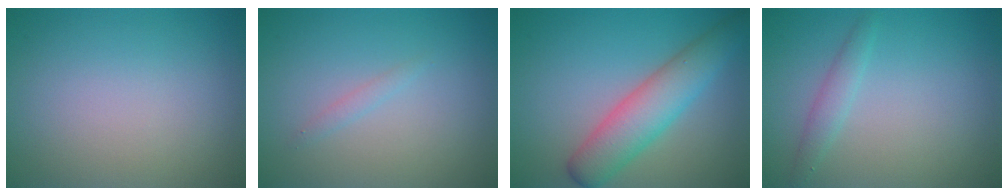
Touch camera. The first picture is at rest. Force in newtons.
{"total": 0.7, "press": 0.7, "slide": 0.1}
{"total": 5.4, "press": 5.4, "slide": 0.4}
{"total": 1.5, "press": 1.5, "slide": 0.1}